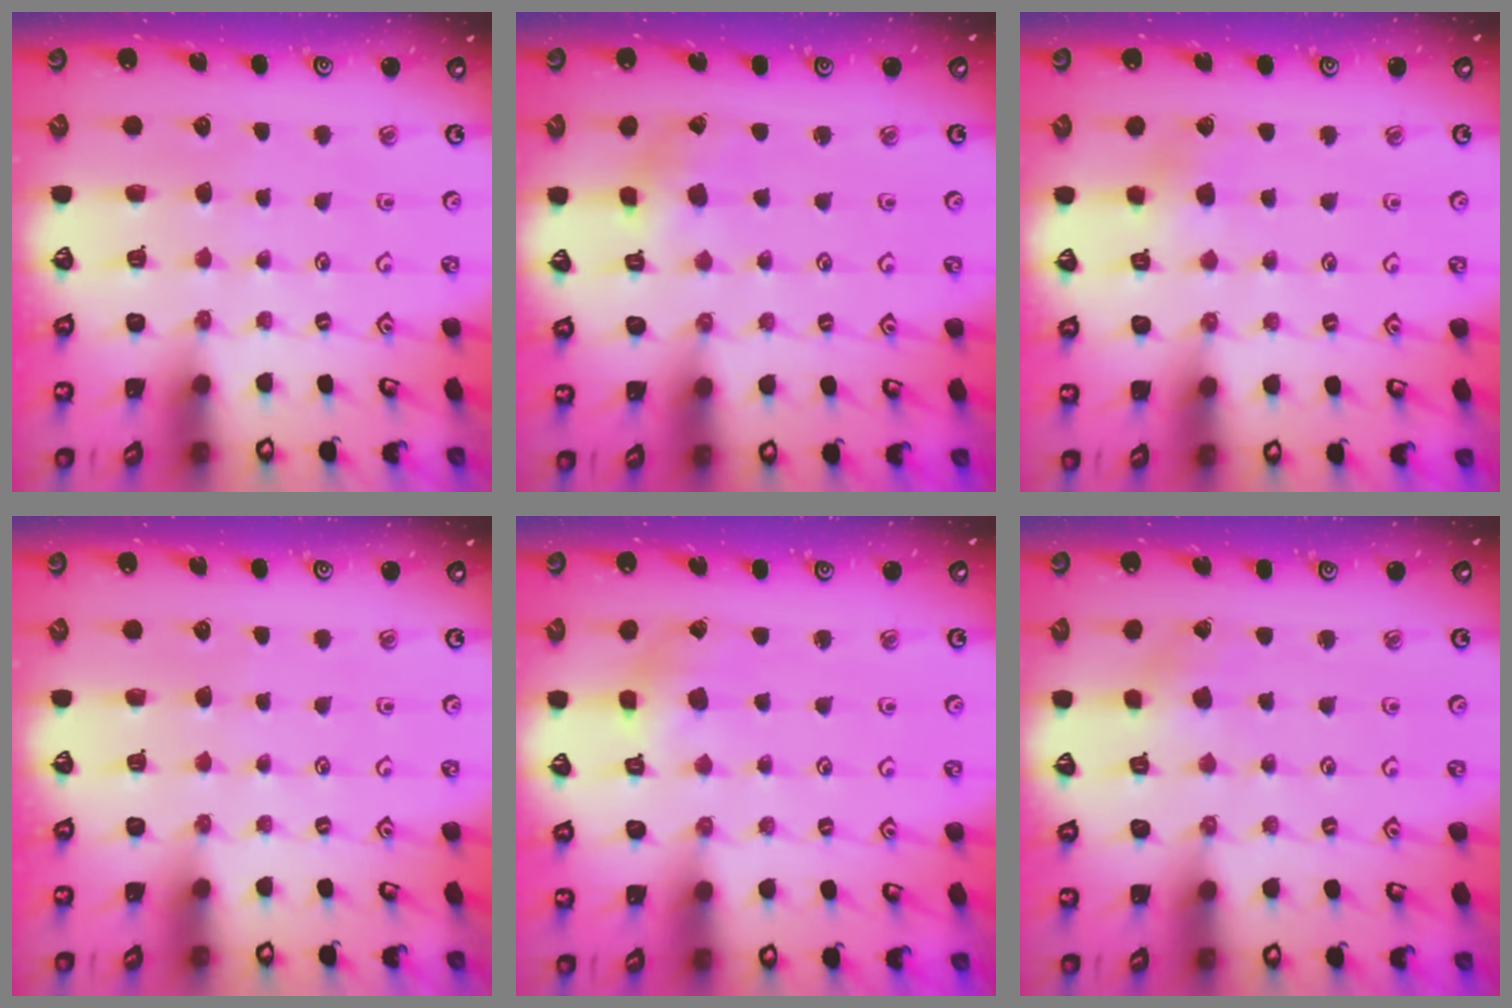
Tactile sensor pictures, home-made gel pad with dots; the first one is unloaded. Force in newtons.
{"total": 1.8, "press": 1.8, "slide": 0.3}
{"total": 3.2, "press": 3.2, "slide": 0.4}
{"total": 0.0}
{"total": 1.6, "press": 1.5, "slide": 0.4}
{"total": 0.5, "press": 0.5, "slide": 0.1}